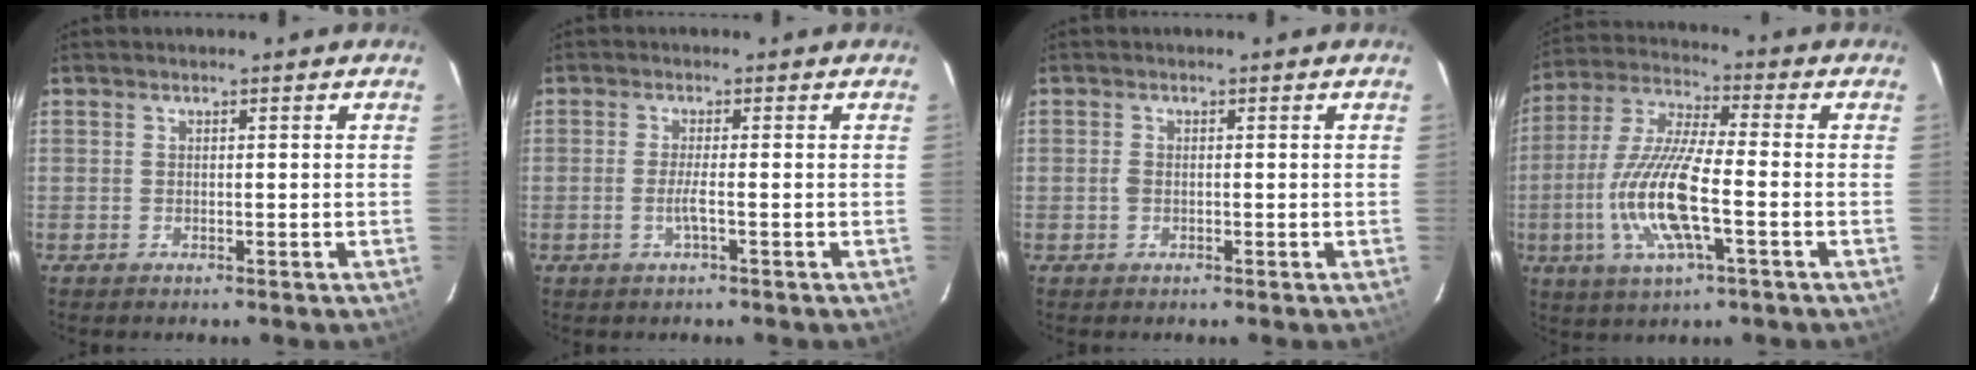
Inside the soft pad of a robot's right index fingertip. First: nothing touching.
{"total": 2.3, "force": [-0.9, -0.3, 2.1], "torque": [-0.042, -0.003, -0.018]}
{"total": 1.0, "force": [-0.3, 0.8, 0.5], "torque": [-0.011, 0.003, -0.008]}
{"total": 15.0, "force": [-3.8, 3.2, 14.1], "torque": [-0.294, -0.007, -0.076]}